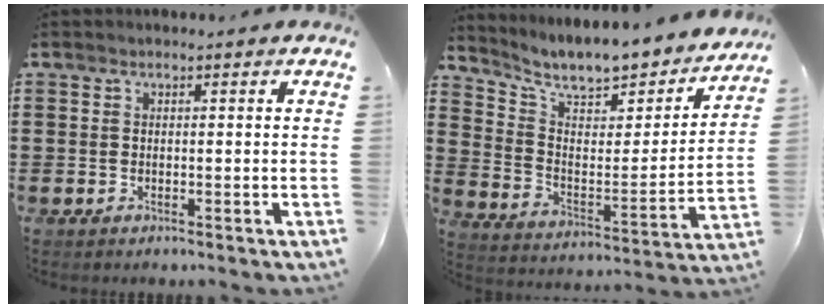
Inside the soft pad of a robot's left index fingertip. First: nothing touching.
{"total": 7.8, "force": [7.0, 1.5, 3.1], "torque": [-0.089, -0.058, 0.114]}